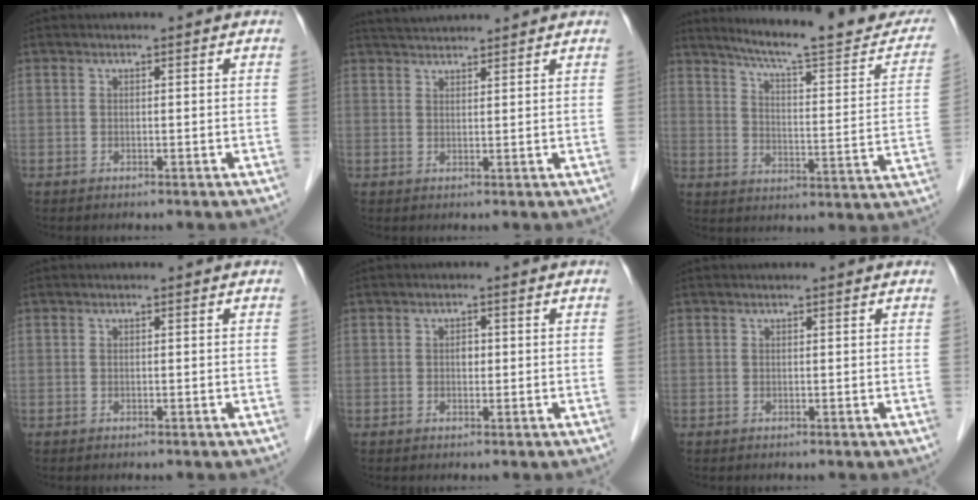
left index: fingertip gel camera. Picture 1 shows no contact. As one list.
[{"total": 4.9, "force": [4.8, 0.3, 1.3], "torque": [-0.024, 0.032, 0.078]}, {"total": 21.2, "force": [18.5, 2.2, 10.0], "torque": [-0.134, -0.040, 0.237]}, {"total": 0.0}, {"total": 1.2, "force": [-0.1, 0.9, 0.9], "torque": [-0.012, 0.000, -0.004]}, {"total": 0.7, "force": [0.7, 0.0, 0.1], "torque": [-0.010, 0.002, 0.007]}]